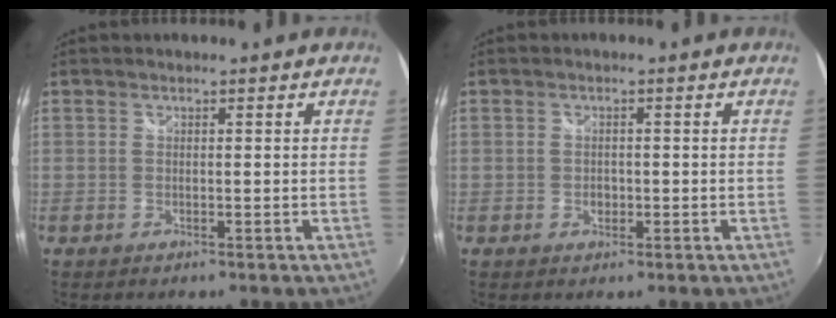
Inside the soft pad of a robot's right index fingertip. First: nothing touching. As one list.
[{"total": 1.7, "force": [-0.3, 1.4, 0.9], "torque": [-0.015, 0.000, -0.007]}]